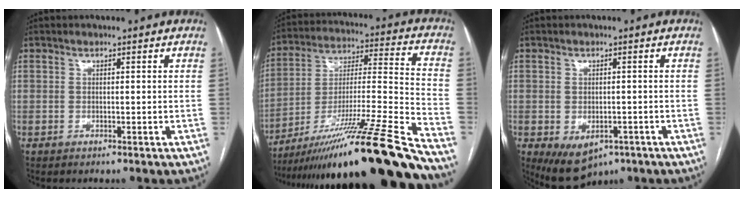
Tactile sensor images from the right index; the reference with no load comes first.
{"total": 27.7, "force": [-22.1, -1.4, 16.8], "torque": [-0.225, -0.028, -0.368]}
{"total": 7.0, "force": [-3.4, 4.4, 4.2], "torque": [-0.066, -0.005, -0.040]}